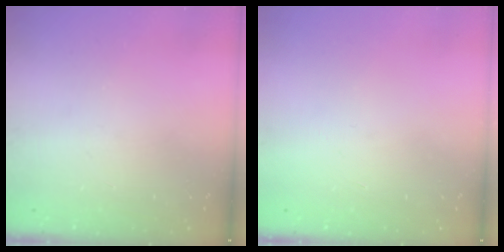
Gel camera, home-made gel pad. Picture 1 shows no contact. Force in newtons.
{"total": 1.5, "press": 1.5, "slide": 0.1}